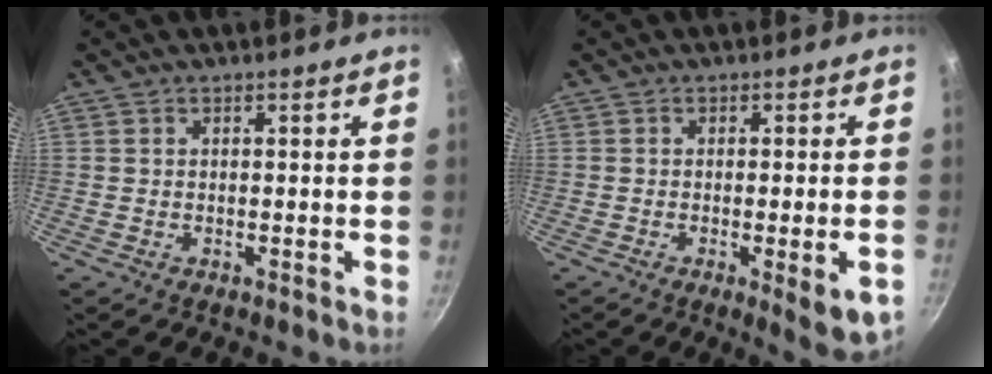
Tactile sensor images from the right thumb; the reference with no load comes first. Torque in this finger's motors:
{"motor_torque": [-0.37, 0.09, -0.25, -0.02, 0.04]}